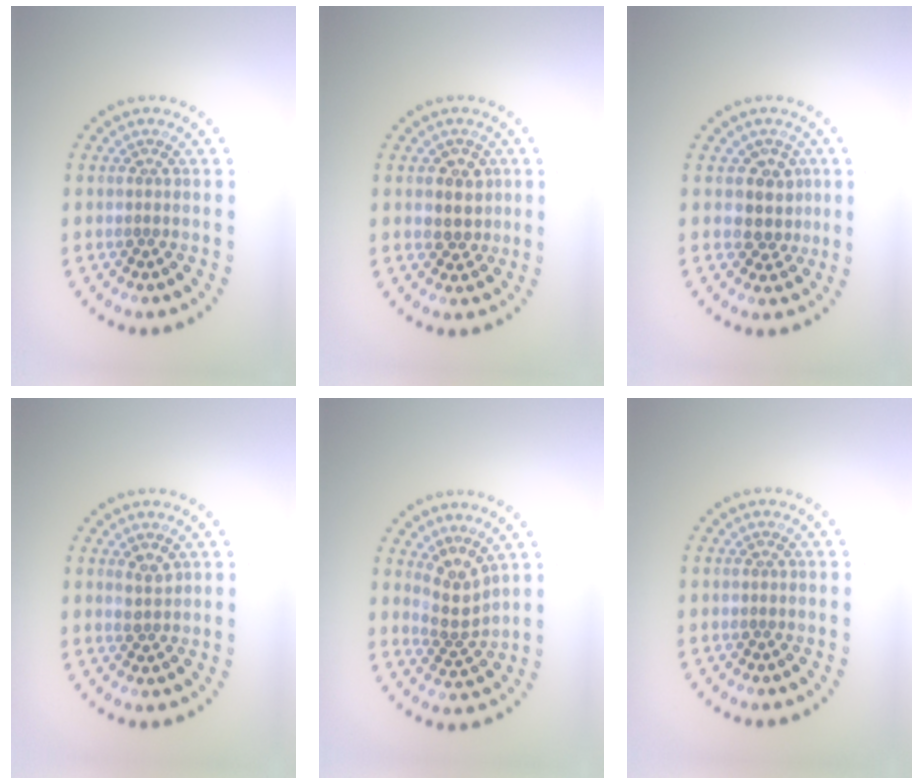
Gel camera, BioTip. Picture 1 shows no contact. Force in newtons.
{"total": 2.6, "press": 2.4, "slide": 1.0}
{"total": 2.7, "press": 2.3, "slide": 1.4}
{"total": 1.3, "press": 1.2, "slide": 0.4}
{"total": 2.7, "press": 1.9, "slide": 1.9}
{"total": 0.0}